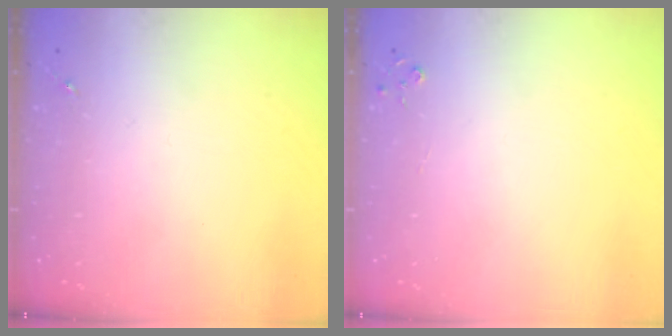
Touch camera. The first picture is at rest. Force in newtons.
{"total": 2.7, "press": 2.7, "slide": 0.3}